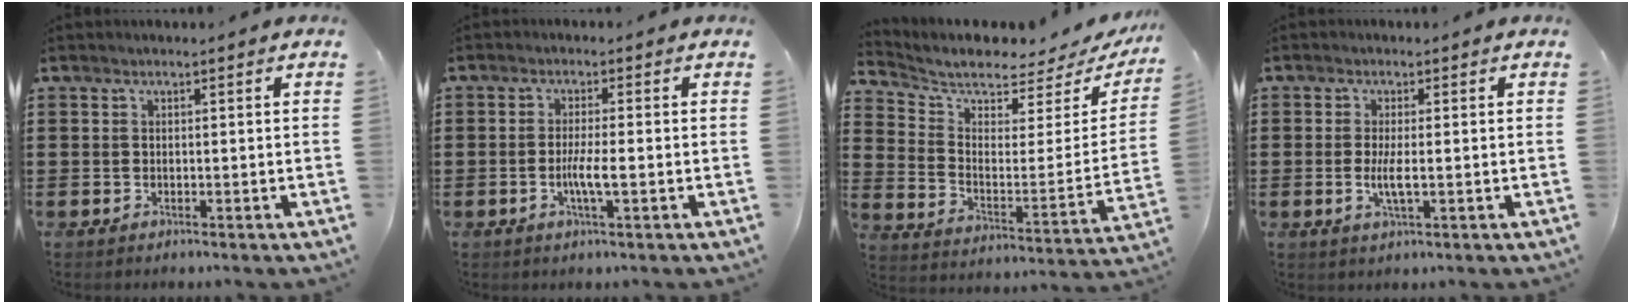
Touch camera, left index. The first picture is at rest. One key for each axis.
{"total": 3.9, "fx": -0.9, "fy": 0.5, "fz": 3.8, "tx": -0.073, "ty": -0.004, "tz": -0.020}
{"total": 5.8, "fx": 5.3, "fy": 1.0, "fz": 2.2, "tx": -0.066, "ty": -0.047, "tz": 0.085}
{"total": 3.3, "fx": -0.4, "fy": 0.7, "fz": 3.2, "tx": -0.063, "ty": -0.005, "tz": -0.010}